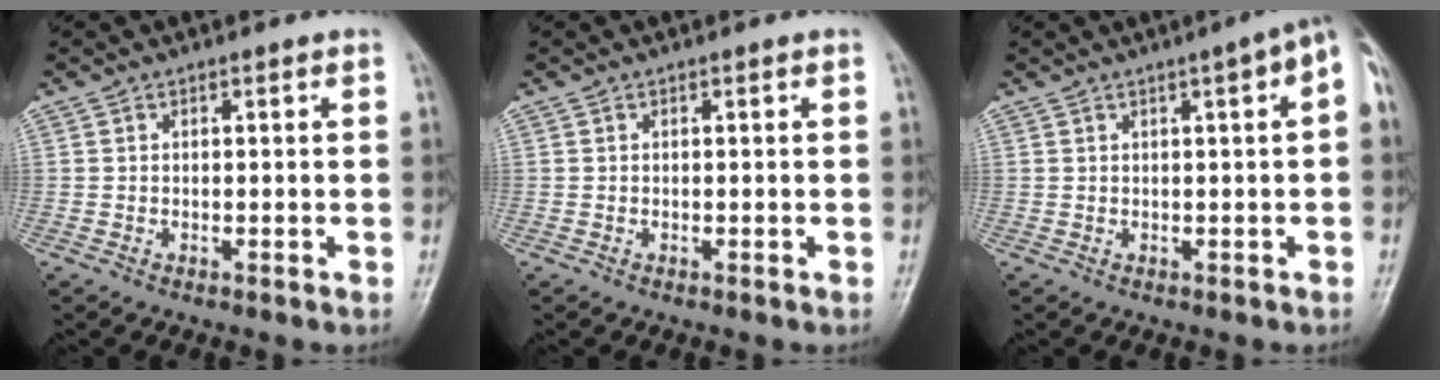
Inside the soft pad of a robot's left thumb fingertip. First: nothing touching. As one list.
[{"total": 0.0}, {"total": 5.4, "force": [1.2, 1.0, 5.2], "torque": [-0.056, 0.017, 0.007]}]